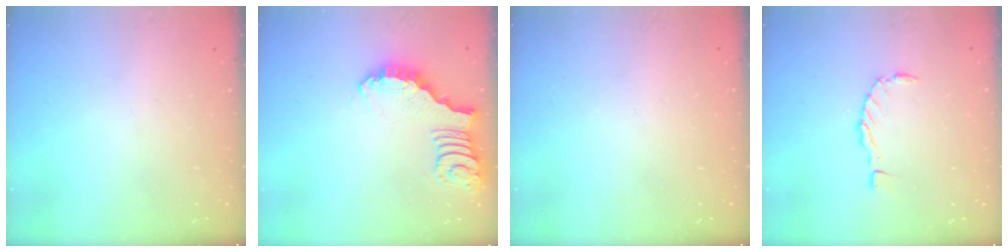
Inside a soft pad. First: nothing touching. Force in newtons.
{"total": 2.9, "press": 2.9, "slide": 0.1}
{"total": 1.5, "press": 1.5, "slide": 0.1}
{"total": 0.0}